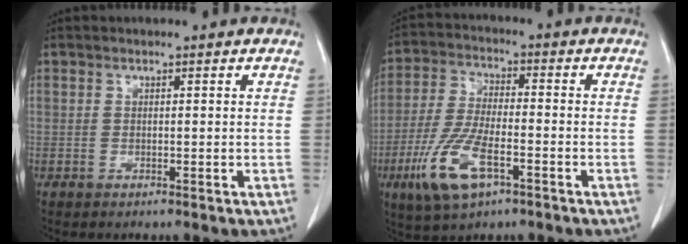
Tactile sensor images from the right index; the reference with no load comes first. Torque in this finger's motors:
{"motor_torque": [1.48, -0.65, 0.78, 0.20]}